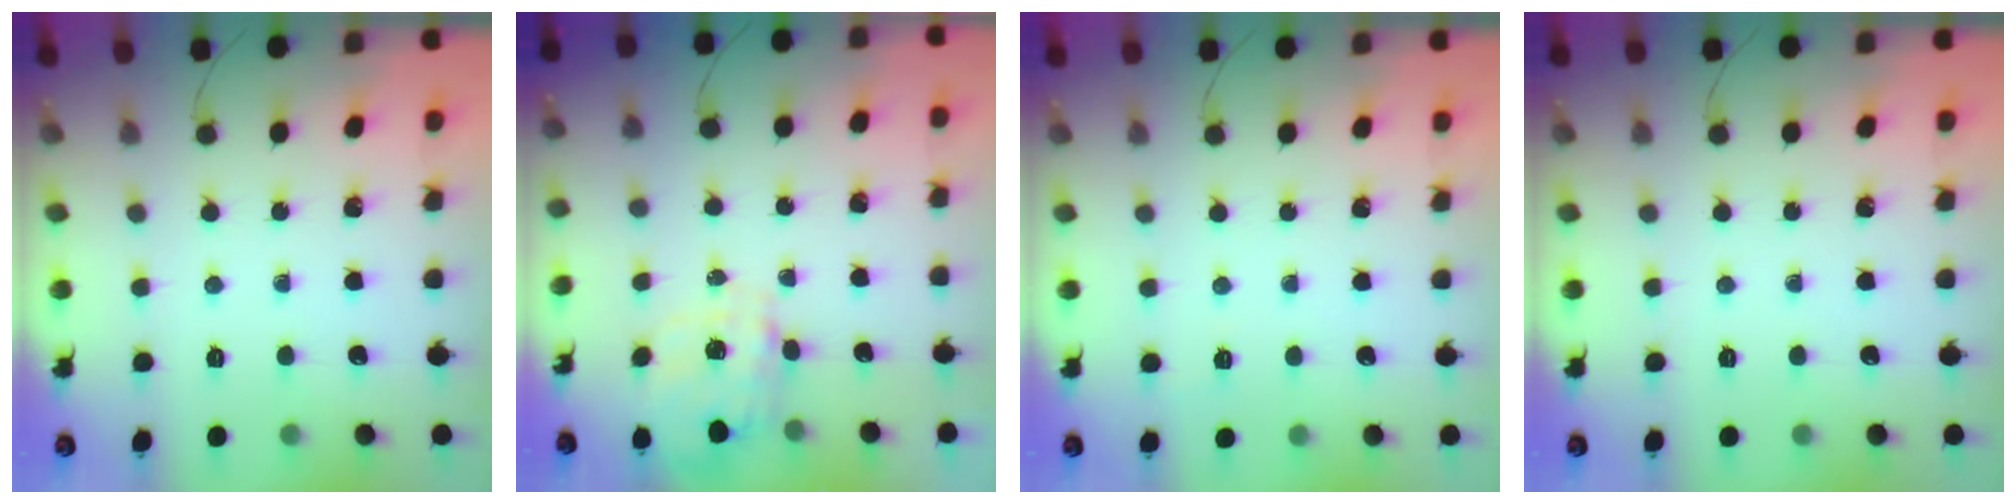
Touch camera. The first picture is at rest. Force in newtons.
{"total": 3.6, "press": 3.5, "slide": 0.7}
{"total": 3.9, "press": 3.7, "slide": 1.3}
{"total": 0.0}